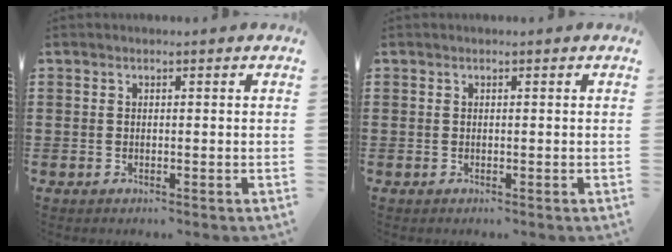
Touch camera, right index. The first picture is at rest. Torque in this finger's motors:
{"motor_torque": [0.03, -0.03, 0.00, 0.00]}